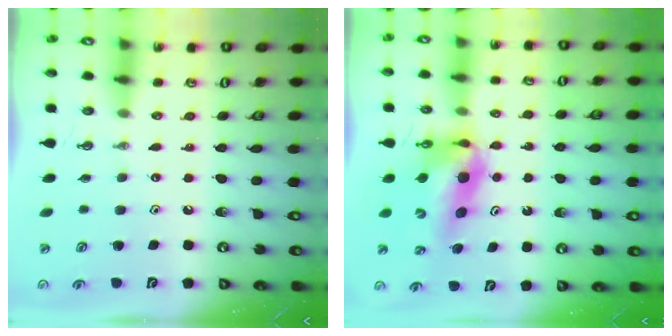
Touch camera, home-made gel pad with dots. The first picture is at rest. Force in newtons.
{"total": 12.0, "press": 11.6, "slide": 3.0}